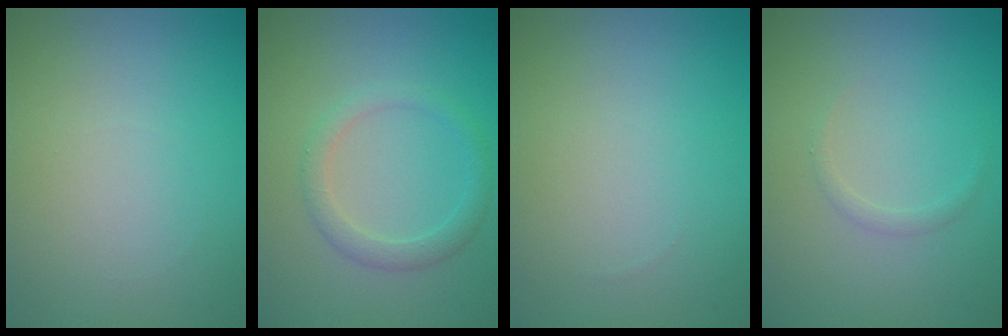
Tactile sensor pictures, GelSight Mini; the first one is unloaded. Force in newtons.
{"total": 2.1, "press": 2.1, "slide": 0.1}
{"total": 0.0}
{"total": 0.8, "press": 0.8, "slide": 0.0}